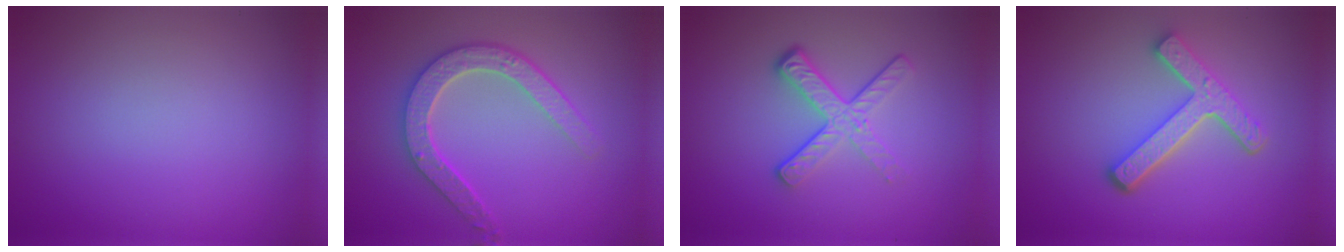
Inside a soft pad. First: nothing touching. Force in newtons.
{"total": 4.6, "press": 3.7, "slide": 2.8}
{"total": 4.2, "press": 2.7, "slide": 3.3}
{"total": 4.5, "press": 3.4, "slide": 3.0}